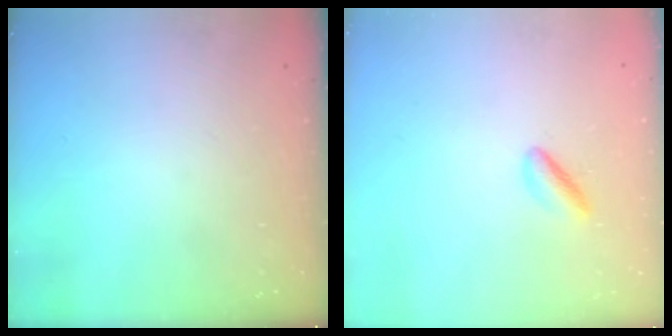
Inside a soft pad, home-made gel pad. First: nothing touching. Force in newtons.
{"total": 3.0, "press": 3.0, "slide": 0.1}